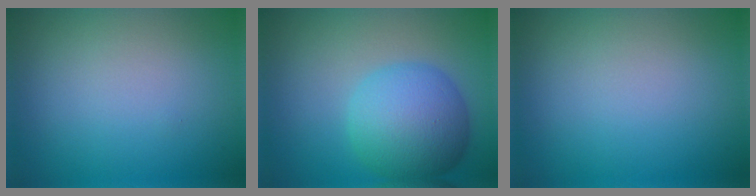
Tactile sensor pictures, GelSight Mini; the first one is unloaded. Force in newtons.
{"total": 7.5, "press": 7.5, "slide": 0.1}
{"total": 0.0}